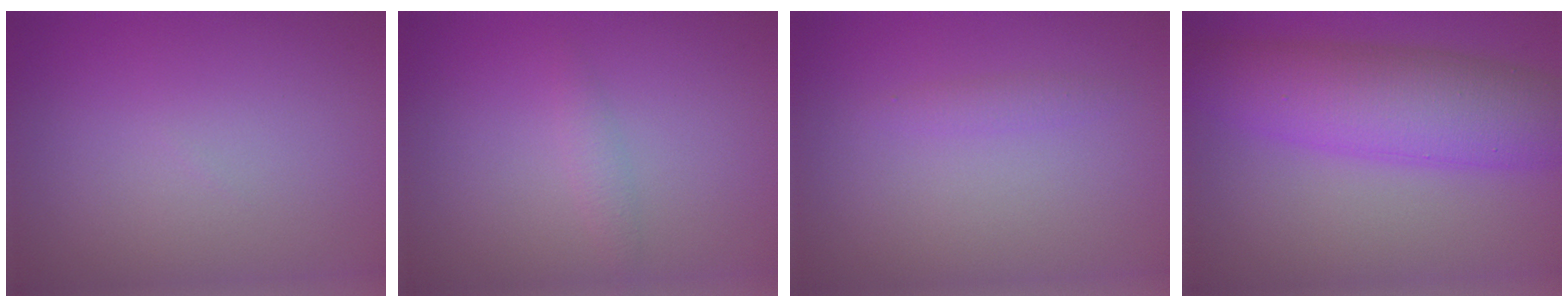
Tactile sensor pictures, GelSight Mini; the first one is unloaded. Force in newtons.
{"total": 1.0, "press": 1.0, "slide": 0.1}
{"total": 0.9, "press": 0.9, "slide": 0.0}
{"total": 8.6, "press": 8.6, "slide": 0.2}